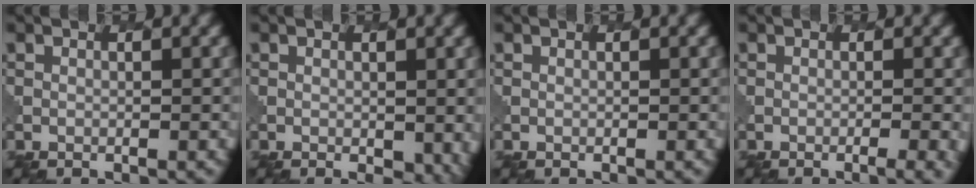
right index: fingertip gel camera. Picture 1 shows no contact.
{"total": 3.4, "force": [-0.1, 1.9, 2.8], "torque": [-0.035, -0.007, 0.005]}
{"total": 0.0}
{"total": 2.4, "force": [-0.9, 0.7, 2.1], "torque": [-0.019, 0.001, -0.012]}